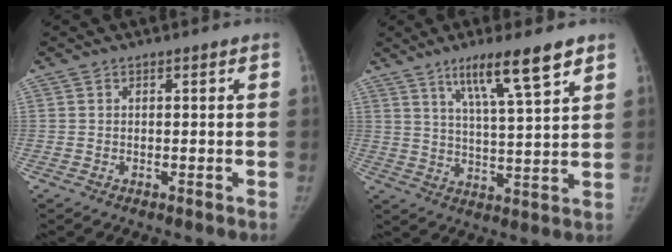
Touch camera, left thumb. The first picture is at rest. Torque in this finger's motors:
{"motor_torque": [-0.09, 0.44, 0.98, -0.80, 0.05]}